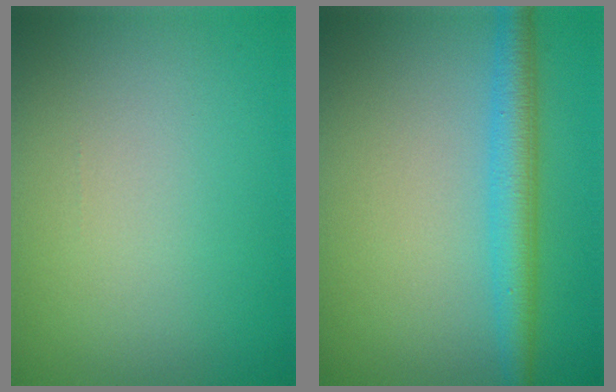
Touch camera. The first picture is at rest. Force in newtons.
{"total": 3.9, "press": 3.9, "slide": 0.1}